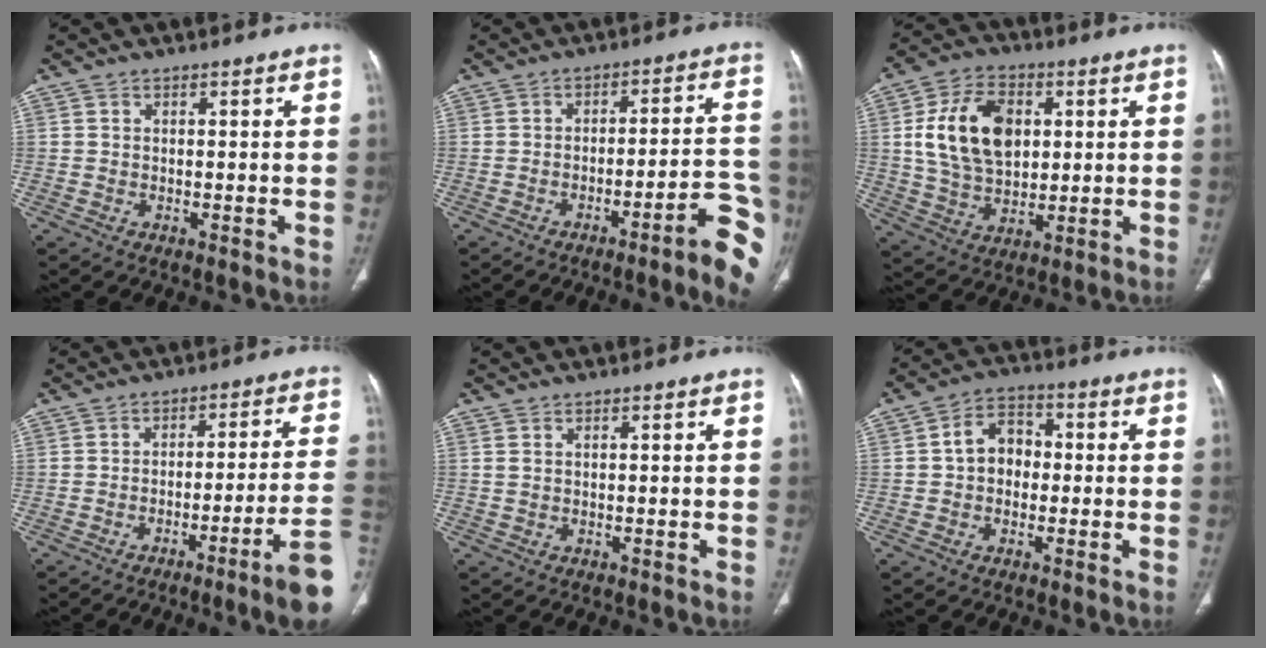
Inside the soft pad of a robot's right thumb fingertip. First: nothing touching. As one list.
[{"total": 11.4, "force": [-5.9, 1.3, 9.6], "torque": [-0.105, 0.043, -0.077]}, {"total": 16.0, "force": [3.2, 10.7, 11.5], "torque": [-0.181, -0.003, 0.061]}, {"total": 11.4, "force": [-5.1, -1.0, 10.2], "torque": [-0.143, 0.027, -0.077]}, {"total": 0.7, "force": [0.4, 0.3, 0.6], "torque": [-0.018, 0.010, 0.011]}, {"total": 7.1, "force": [0.0, 5.5, 4.5], "torque": [-0.047, 0.020, -0.012]}]